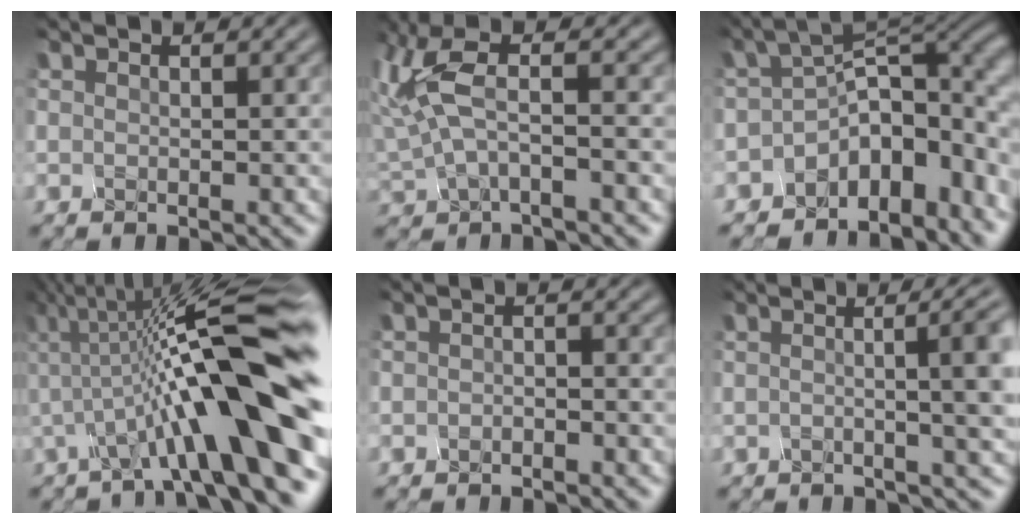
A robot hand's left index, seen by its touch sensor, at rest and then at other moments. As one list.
[{"total": 4.9, "force": [0.2, 2.1, 4.5], "torque": [-0.117, 0.000, -0.001]}, {"total": 10.6, "force": [-4.0, 6.8, 7.1], "torque": [-0.075, -0.003, -0.073]}, {"total": 13.4, "force": [-2.0, 2.5, 13.0], "torque": [-0.182, 0.030, -0.047]}, {"total": 1.3, "force": [-0.9, 0.6, 0.7], "torque": [-0.010, 0.002, -0.019]}, {"total": 9.6, "force": [0.6, 4.3, 8.6], "torque": [-0.055, 0.042, -0.020]}]